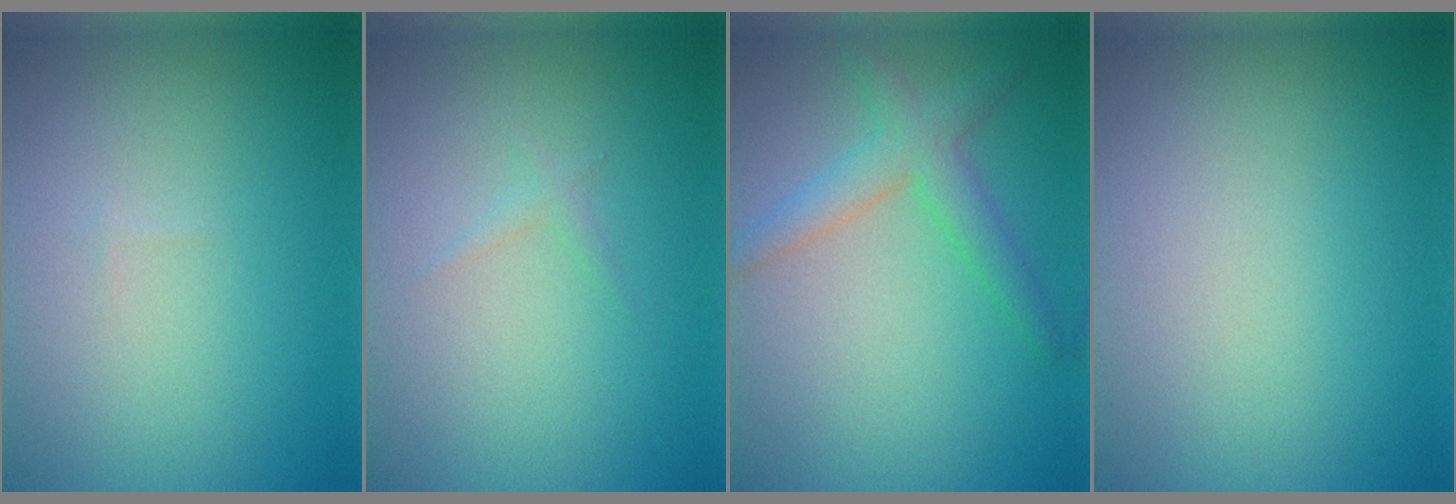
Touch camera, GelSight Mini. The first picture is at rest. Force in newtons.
{"total": 0.6, "press": 0.6, "slide": 0.0}
{"total": 3.3, "press": 3.3, "slide": 0.1}
{"total": 0.0}